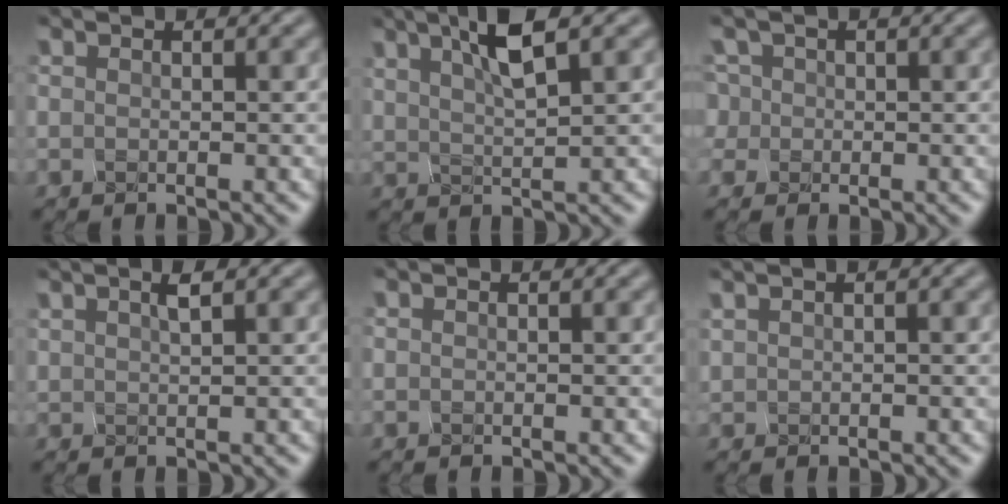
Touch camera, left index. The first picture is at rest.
{"total": 3.2, "force": [2.2, -0.1, 2.3], "torque": [-0.053, 0.005, 0.061]}
{"total": 1.1, "force": [-0.3, 0.8, -0.7], "torque": [-0.006, 0.004, 0.008]}
{"total": 0.8, "force": [0.7, -0.5, -0.1], "torque": [-0.005, 0.003, 0.030]}
{"total": 0.0}
{"total": 0.7, "force": [0.6, -0.2, -0.3], "torque": [0.002, 0.000, 0.023]}